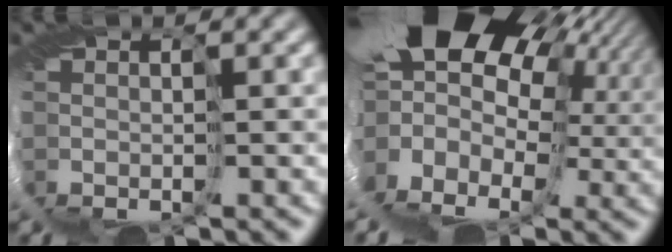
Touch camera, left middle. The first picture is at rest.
{"total": 17.2, "force": [6.0, 11.6, 11.2], "torque": [-0.211, 0.018, 0.081]}